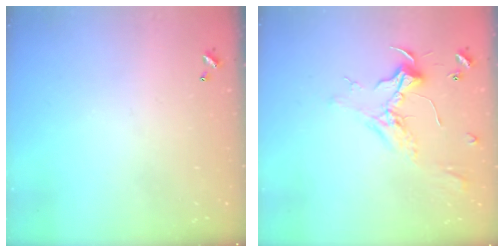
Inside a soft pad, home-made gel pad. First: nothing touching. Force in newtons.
{"total": 2.3, "press": 2.2, "slide": 0.9}